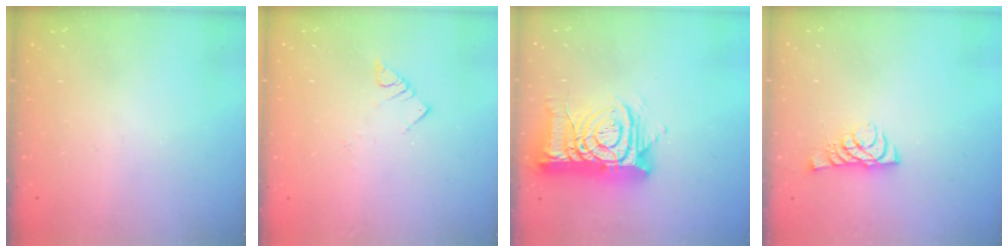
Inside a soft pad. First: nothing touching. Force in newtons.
{"total": 4.0, "press": 3.9, "slide": 0.5}
{"total": 15.3, "press": 15.2, "slide": 1.7}
{"total": 5.3, "press": 5.2, "slide": 0.9}